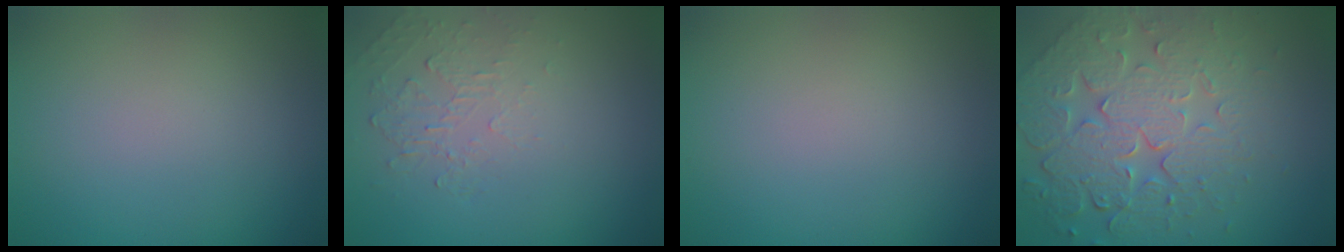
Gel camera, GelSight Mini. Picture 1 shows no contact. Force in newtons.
{"total": 1.9, "press": 0.5, "slide": 1.9}
{"total": 0.0}
{"total": 8.0, "press": 5.7, "slide": 5.5}